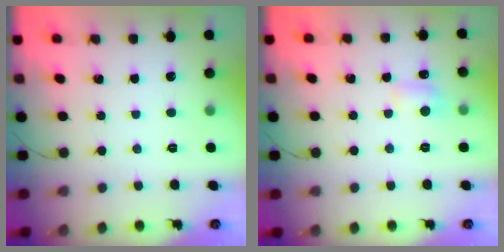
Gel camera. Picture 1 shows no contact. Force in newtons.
{"total": 6.8, "press": 6.6, "slide": 1.7}